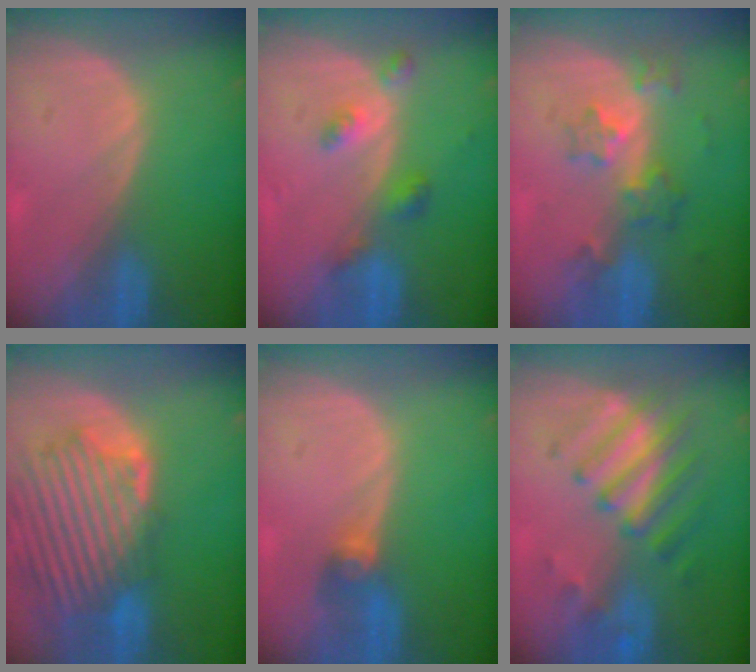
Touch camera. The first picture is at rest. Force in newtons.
{"total": 4.2, "press": 3.9, "slide": 1.6}
{"total": 5.9, "press": 5.3, "slide": 2.5}
{"total": 12.9, "press": 11.5, "slide": 6.0}
{"total": 2.7, "press": 2.7, "slide": 0.1}
{"total": 7.8, "press": 7.3, "slide": 2.6}